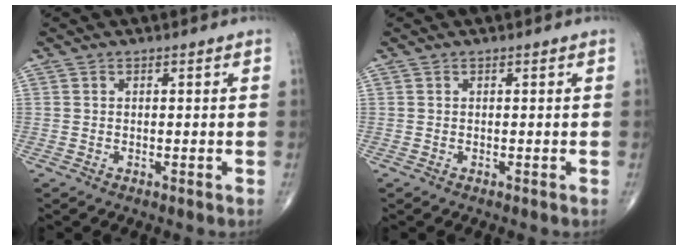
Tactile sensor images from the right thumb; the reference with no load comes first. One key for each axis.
{"total": 0.0}